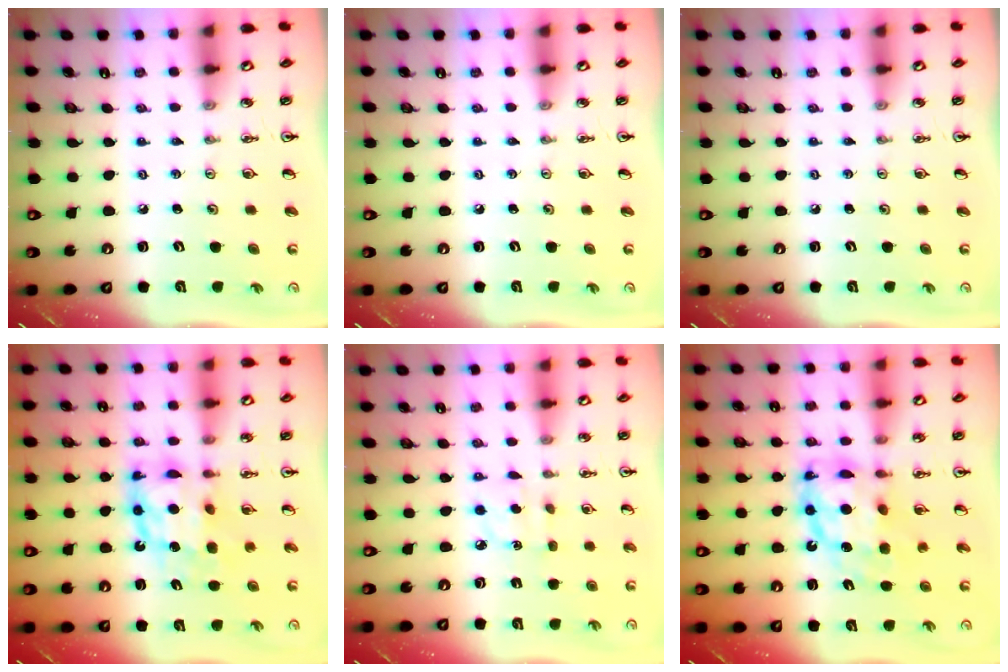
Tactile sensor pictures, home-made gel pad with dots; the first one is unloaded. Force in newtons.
{"total": 0.0}
{"total": 0.0}
{"total": 10.9, "press": 10.8, "slide": 0.7}
{"total": 5.5, "press": 5.4, "slide": 0.6}
{"total": 13.6, "press": 13.5, "slide": 1.4}